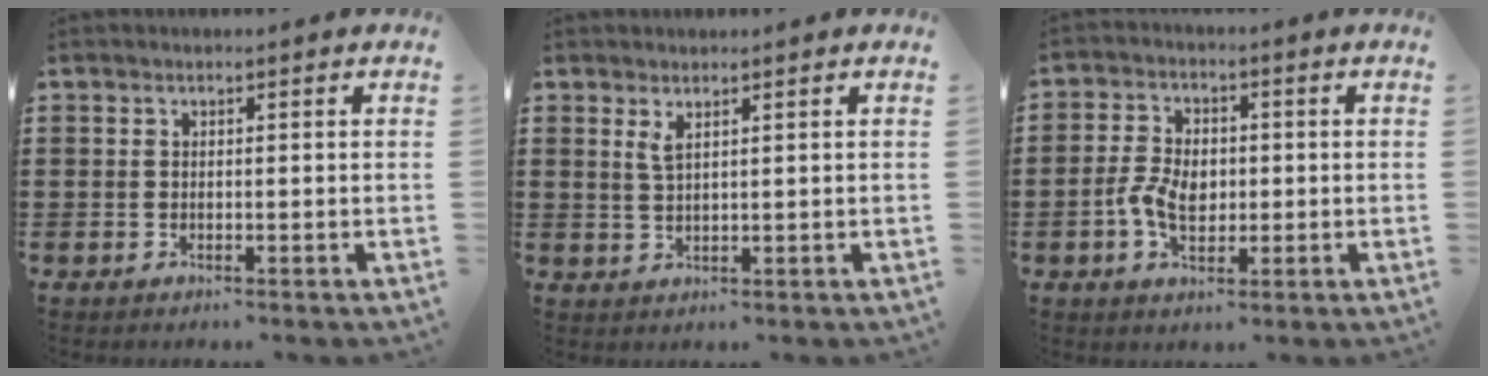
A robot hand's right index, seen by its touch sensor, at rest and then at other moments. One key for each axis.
{"total": 1.9, "fx": 1.1, "fy": 0.4, "fz": 1.4, "tx": -0.031, "ty": 0.001, "tz": 0.020}
{"total": 5.4, "fx": -0.8, "fy": 3.8, "fz": 3.9, "tx": -0.080, "ty": 0.003, "tz": -0.020}